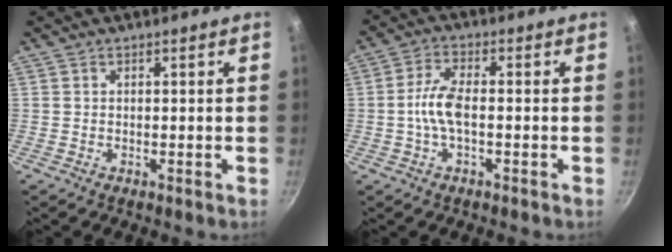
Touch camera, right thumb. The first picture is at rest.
{"total": 5.9, "force": [-0.9, 2.3, 5.4], "torque": [-0.114, 0.018, -0.026]}